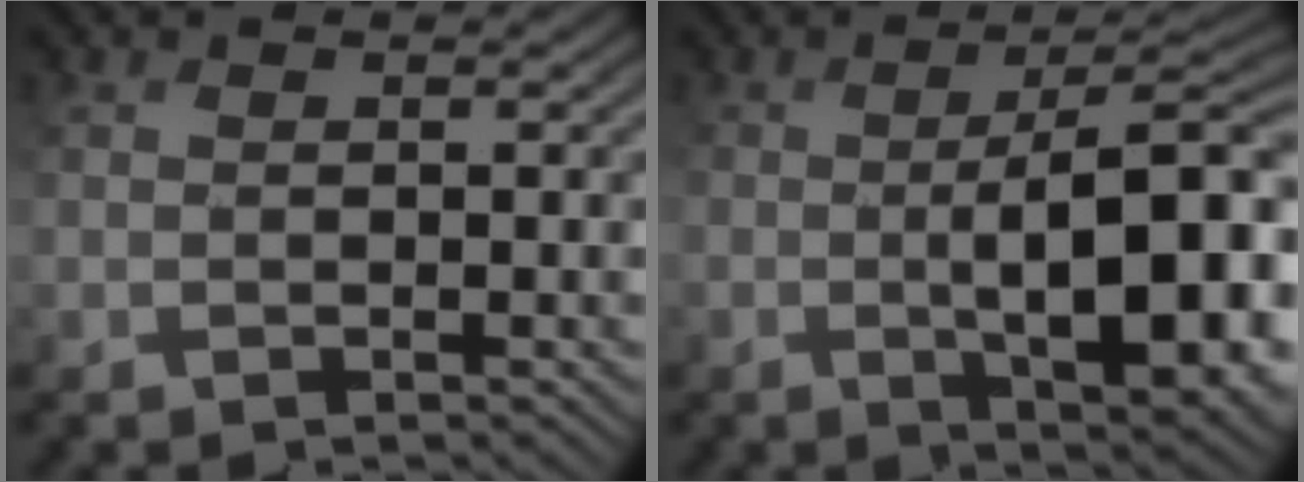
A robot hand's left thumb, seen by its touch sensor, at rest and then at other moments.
{"total": 12.4, "force": [-2.4, 4.3, 11.4], "torque": [-0.170, -0.014, -0.016]}